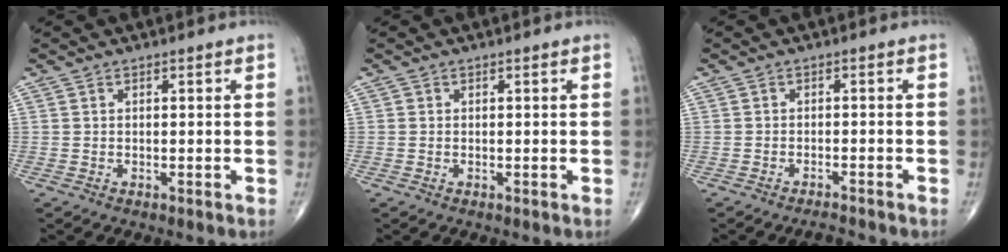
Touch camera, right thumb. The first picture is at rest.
{"total": 0.0}
{"total": 2.1, "force": [-2.0, 0.1, 0.6], "torque": [-0.019, 0.006, -0.032]}